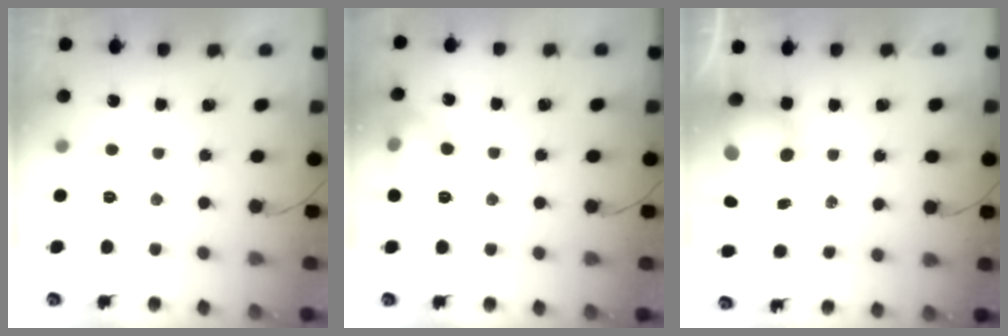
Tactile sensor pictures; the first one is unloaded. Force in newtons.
{"total": 7.2, "press": 7.0, "slide": 1.3}
{"total": 9.3, "press": 9.0, "slide": 2.5}